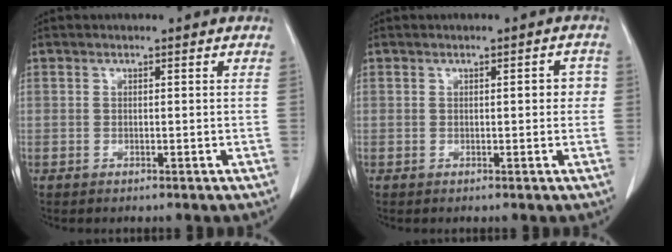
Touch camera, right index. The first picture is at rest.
{"total": 2.3, "force": [0.2, 1.0, 2.1], "torque": [-0.018, 0.009, 0.000]}